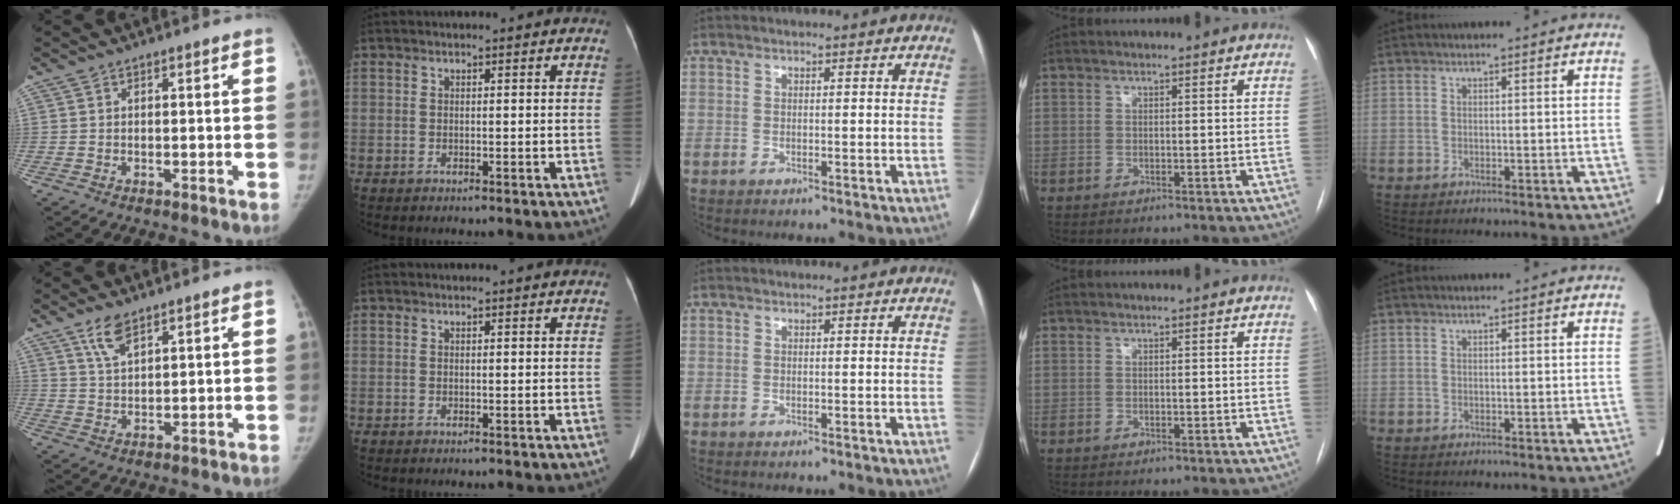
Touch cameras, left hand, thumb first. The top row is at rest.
{"thumb": {"total": 5.0, "force": [3.4, 1.9, 3.1], "torque": [-0.056, -0.015, 0.071]}, "index": {"total": 1.1, "force": [1.0, 0.0, 0.3], "torque": [-0.011, 0.005, 0.010]}}